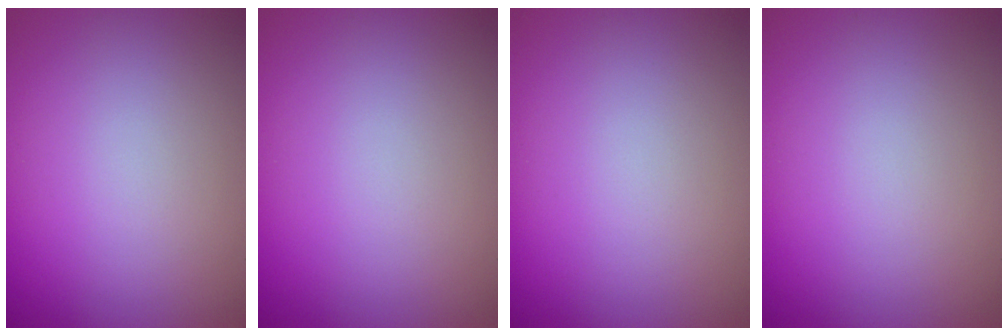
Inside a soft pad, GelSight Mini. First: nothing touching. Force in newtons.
{"total": 0.0}
{"total": 0.0}
{"total": 0.0}